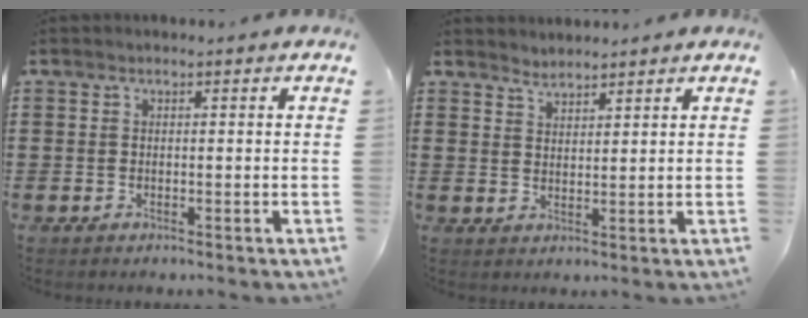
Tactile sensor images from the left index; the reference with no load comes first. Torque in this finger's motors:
{"motor_torque": [0.55, 1.02, 0.01, -0.01]}